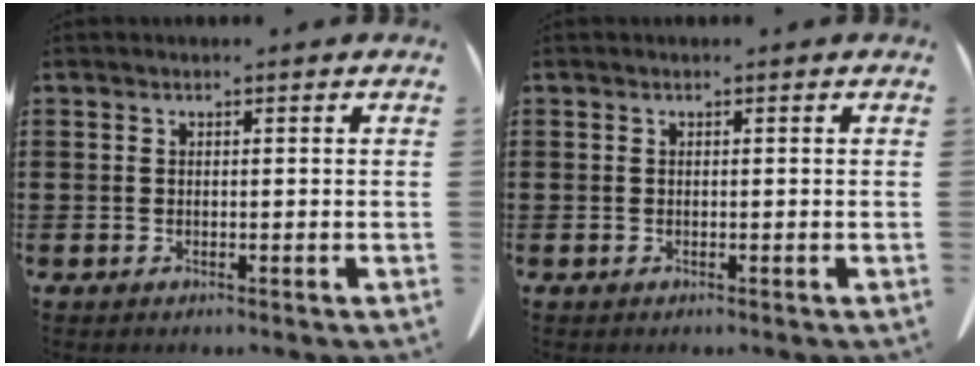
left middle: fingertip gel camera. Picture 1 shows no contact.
{"total": 0.0}